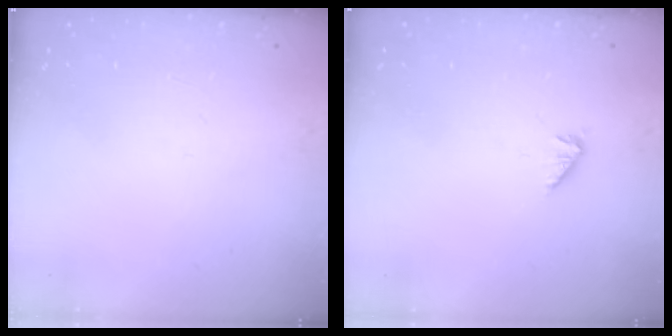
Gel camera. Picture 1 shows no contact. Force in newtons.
{"total": 1.6, "press": 1.6, "slide": 0.4}